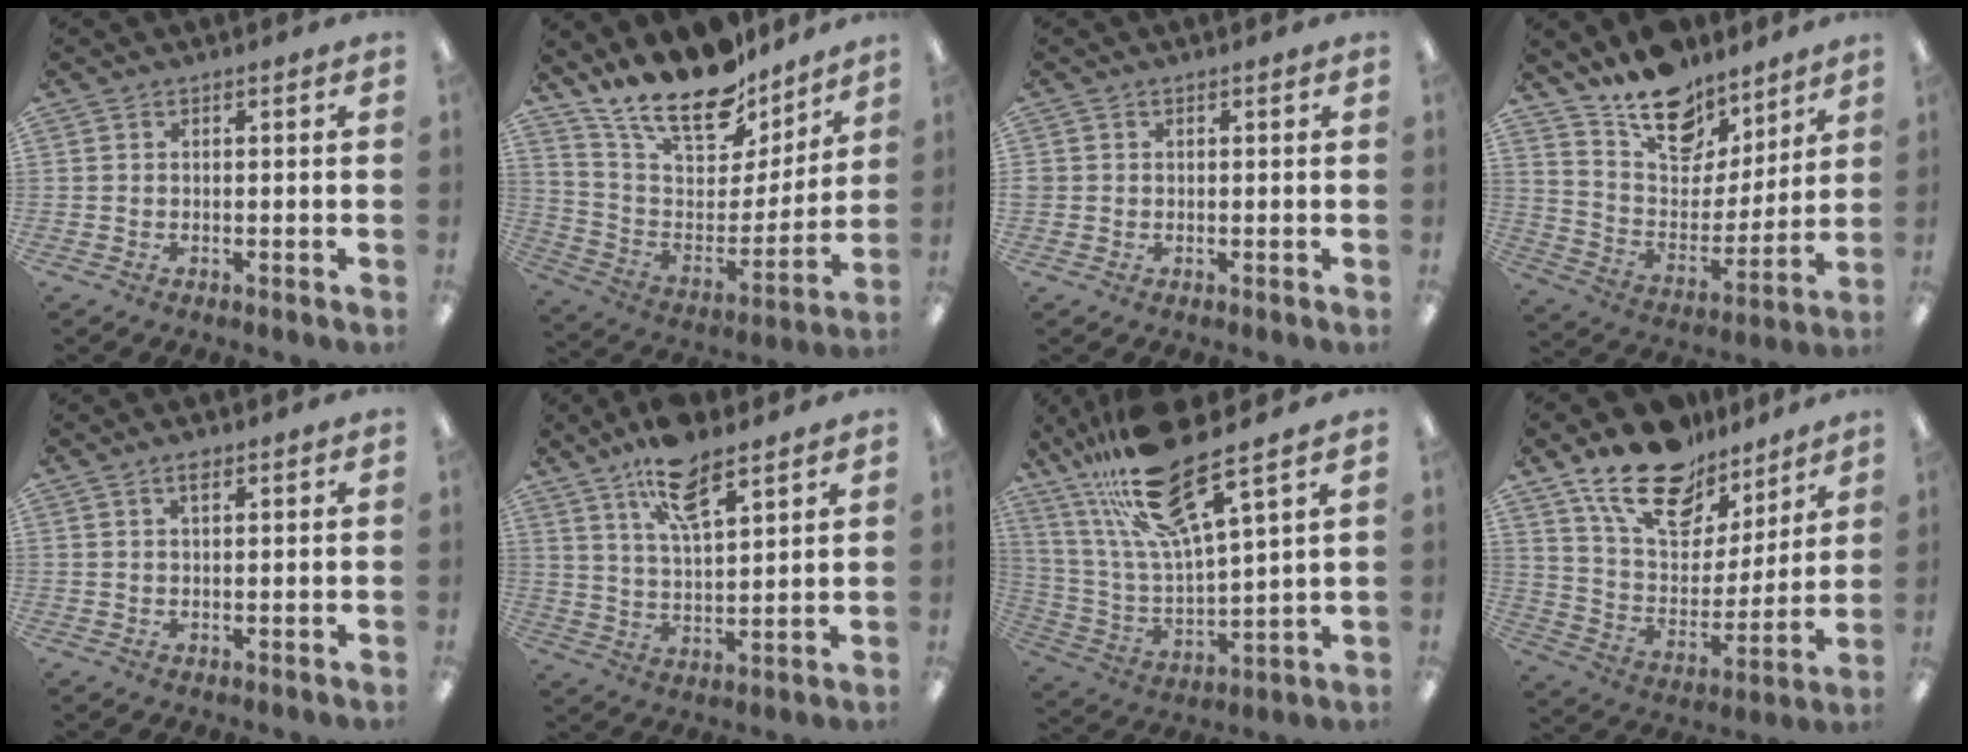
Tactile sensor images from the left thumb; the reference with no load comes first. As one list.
[{"total": 20.8, "force": [17.0, 7.8, 9.1], "torque": [-0.170, -0.123, 0.302]}, {"total": 0.8, "force": [0.1, 0.8, 0.1], "torque": [-0.004, 0.005, 0.001]}, {"total": 16.7, "force": [12.9, 8.8, 5.9], "torque": [-0.103, -0.091, 0.238]}, {"total": 2.2, "force": [1.6, 0.7, 1.4], "torque": [-0.024, -0.001, 0.027]}, {"total": 12.2, "force": [8.5, 4.2, 7.6], "torque": [-0.134, -0.032, 0.151]}, {"total": 23.9, "force": [16.8, 6.0, 15.8], "torque": [-0.312, -0.089, 0.281]}, {"total": 19.6, "force": [14.6, 9.8, 8.5], "torque": [-0.157, -0.092, 0.262]}]